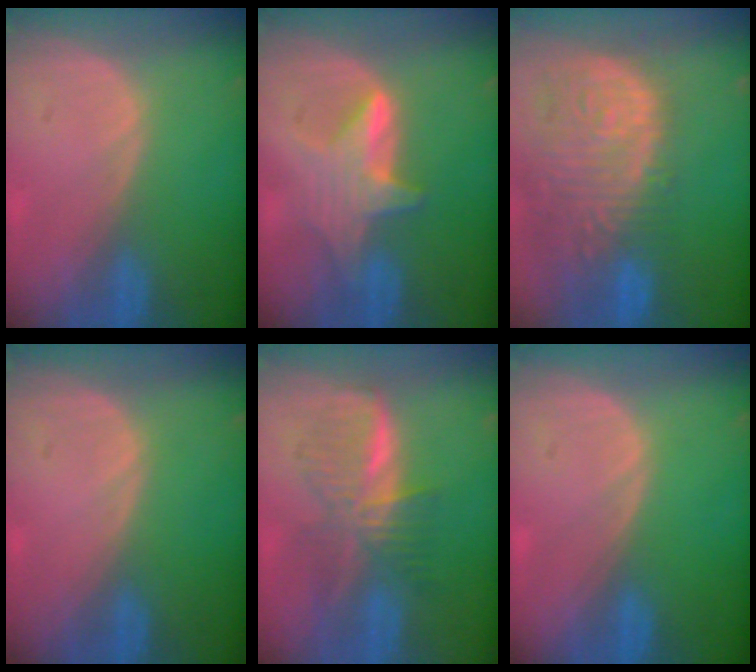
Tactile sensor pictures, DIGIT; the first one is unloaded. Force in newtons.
{"total": 6.0, "press": 5.9, "slide": 0.6}
{"total": 14.5, "press": 11.9, "slide": 8.2}
{"total": 0.0}
{"total": 6.7, "press": 6.7, "slide": 0.2}
{"total": 0.0}